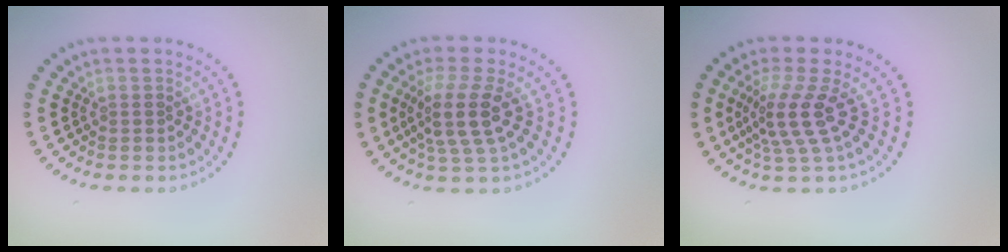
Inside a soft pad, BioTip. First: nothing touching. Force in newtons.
{"total": 4.0, "press": 3.2, "slide": 2.5}
{"total": 3.8, "press": 2.8, "slide": 2.6}